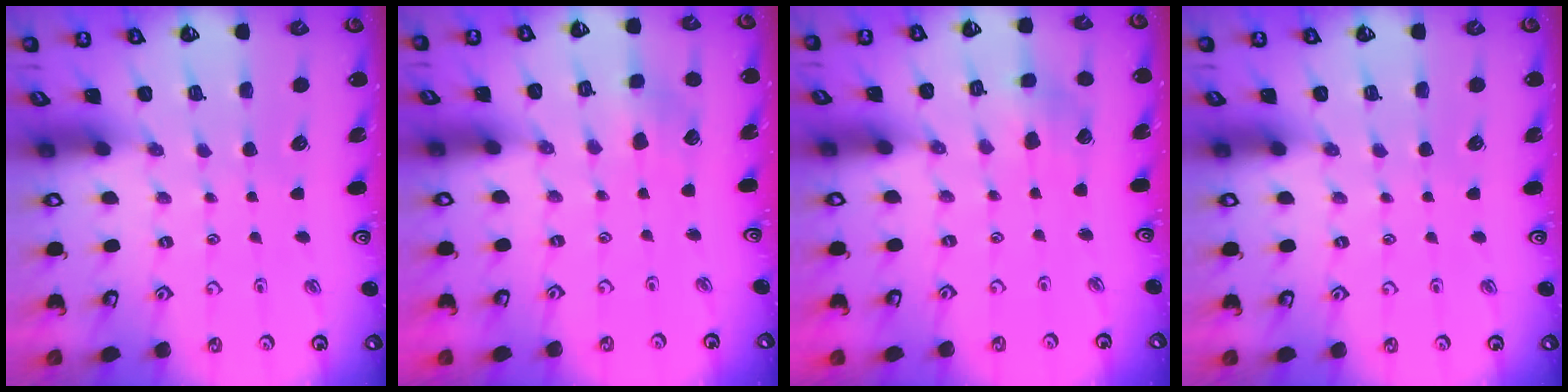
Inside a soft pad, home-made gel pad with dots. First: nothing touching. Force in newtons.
{"total": 2.8, "press": 2.8, "slide": 0.4}
{"total": 2.6, "press": 2.6, "slide": 0.4}
{"total": 0.0}